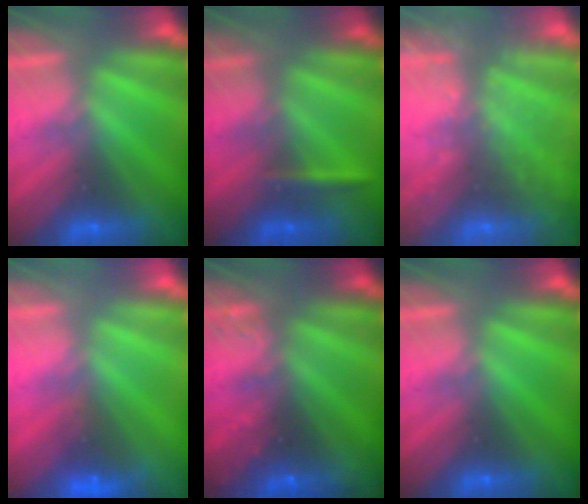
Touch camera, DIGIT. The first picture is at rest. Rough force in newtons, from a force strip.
{"total": 2.4}
{"total": 9.6}
{"total": 3.7}
{"total": 9.2}
{"total": 0.0}